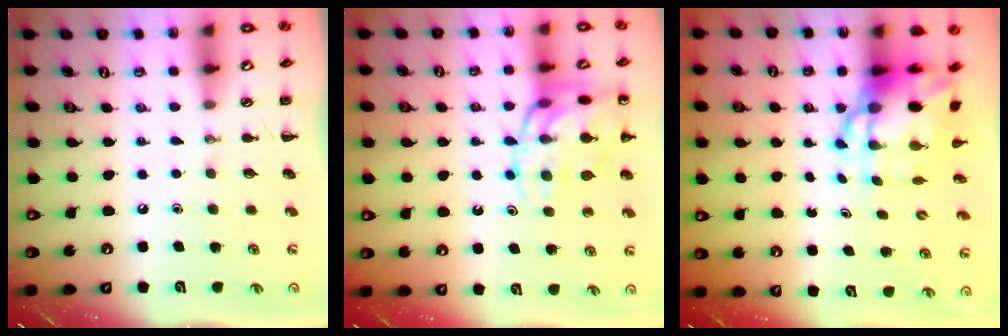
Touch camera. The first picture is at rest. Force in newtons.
{"total": 17.6, "press": 17.5, "slide": 2.0}
{"total": 9.2, "press": 8.9, "slide": 2.3}